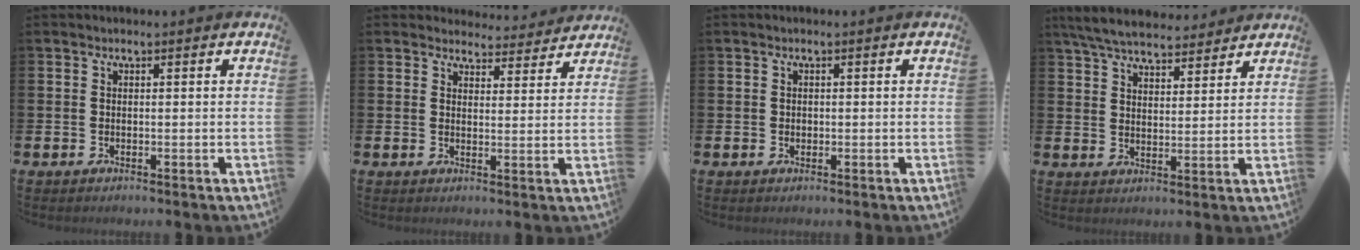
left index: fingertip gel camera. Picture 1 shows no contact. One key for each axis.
{"total": 4.2, "fx": 4.0, "fy": 1.2, "fz": -0.2, "tx": 0.008, "ty": -0.036, "tz": 0.068}
{"total": 0.6, "fx": 0.2, "fy": 0.6, "fz": 0.2, "tx": -0.002, "ty": 0.006, "tz": 0.001}
{"total": 6.5, "fx": 6.2, "fy": 1.4, "fz": 1.5, "tx": -0.054, "ty": -0.025, "tz": 0.113}